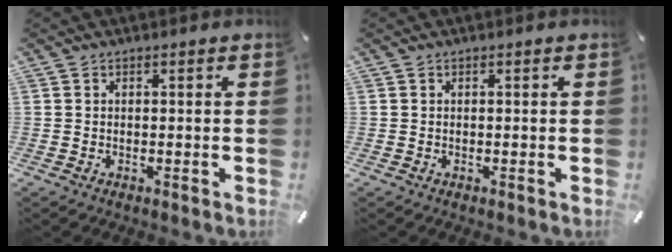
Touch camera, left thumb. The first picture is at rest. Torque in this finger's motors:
{"motor_torque": [0.00, 0.00, 0.00, 0.00, 0.00]}